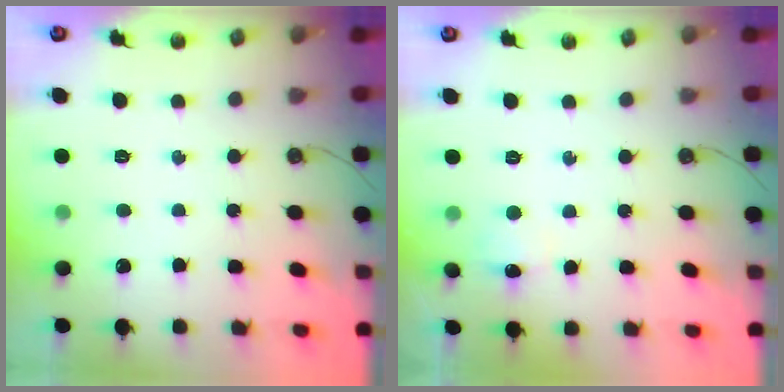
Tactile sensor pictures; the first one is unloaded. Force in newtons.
{"total": 6.5, "press": 6.4, "slide": 0.9}